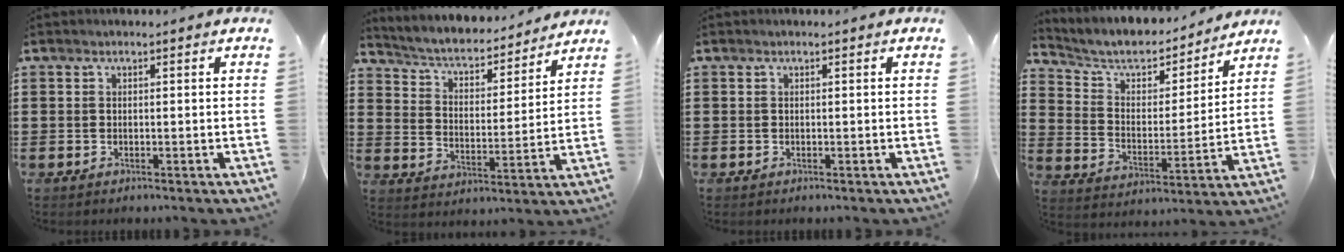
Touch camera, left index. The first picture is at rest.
{"total": 4.1, "force": [3.7, 1.0, 1.6], "torque": [-0.051, -0.029, 0.054]}
{"total": 0.0}
{"total": 6.5, "force": [5.8, 2.2, 2.1], "torque": [-0.073, -0.037, 0.096]}